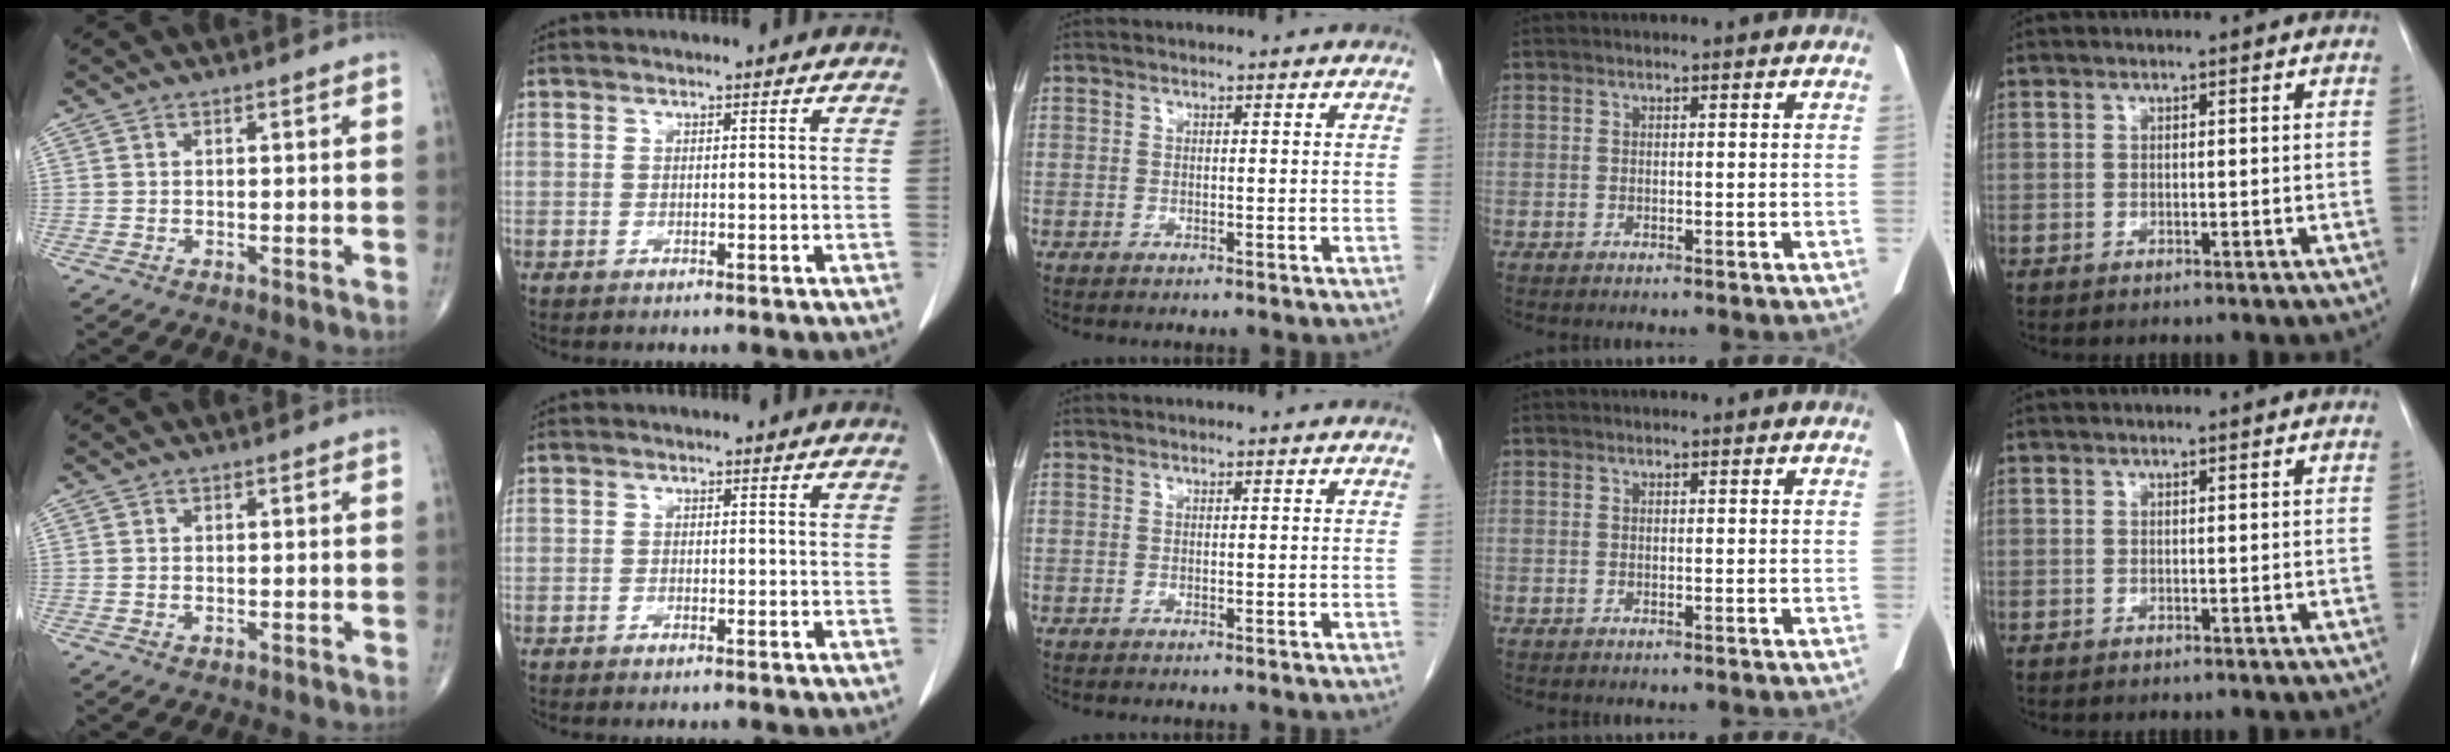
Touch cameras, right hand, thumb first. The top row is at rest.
{"thumb": {"total": 0.8, "force": [-0.2, 0.5, 0.6], "torque": [-0.012, 0.001, -0.001]}, "index": {"total": 0.7, "force": [-0.5, 0.2, 0.4], "torque": [-0.011, -0.002, -0.004]}}